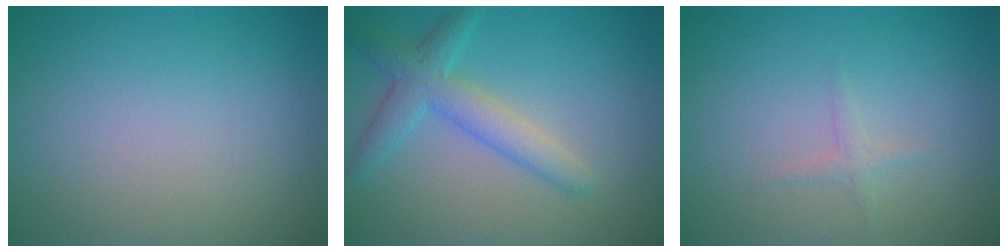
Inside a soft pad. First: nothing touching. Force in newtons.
{"total": 3.7, "press": 3.7, "slide": 0.1}
{"total": 0.8, "press": 0.8, "slide": 0.1}